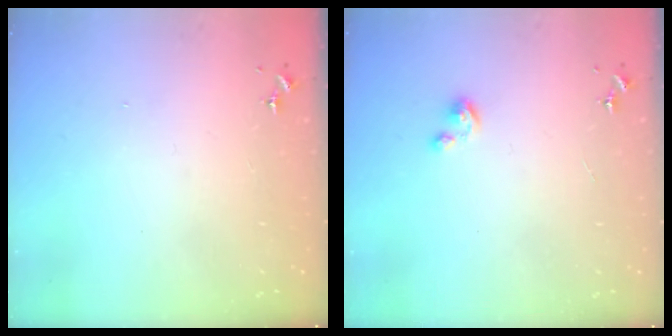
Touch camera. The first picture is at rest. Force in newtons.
{"total": 3.2, "press": 3.2, "slide": 0.3}